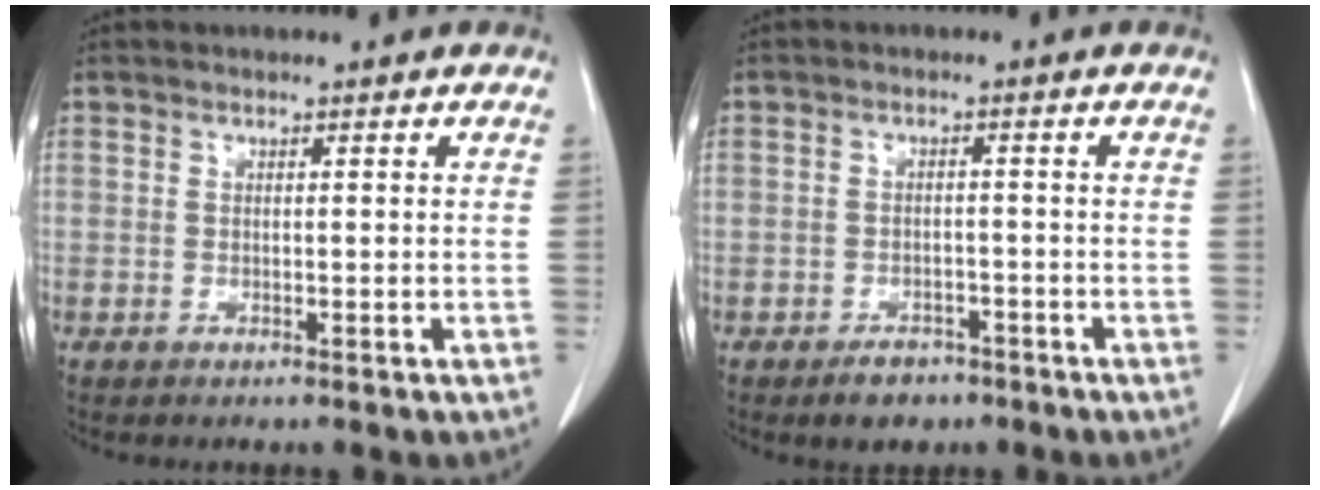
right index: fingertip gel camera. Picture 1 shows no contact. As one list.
[{"total": 3.7, "force": [-2.5, 2.5, 1.2], "torque": [-0.016, 0.006, -0.031]}]